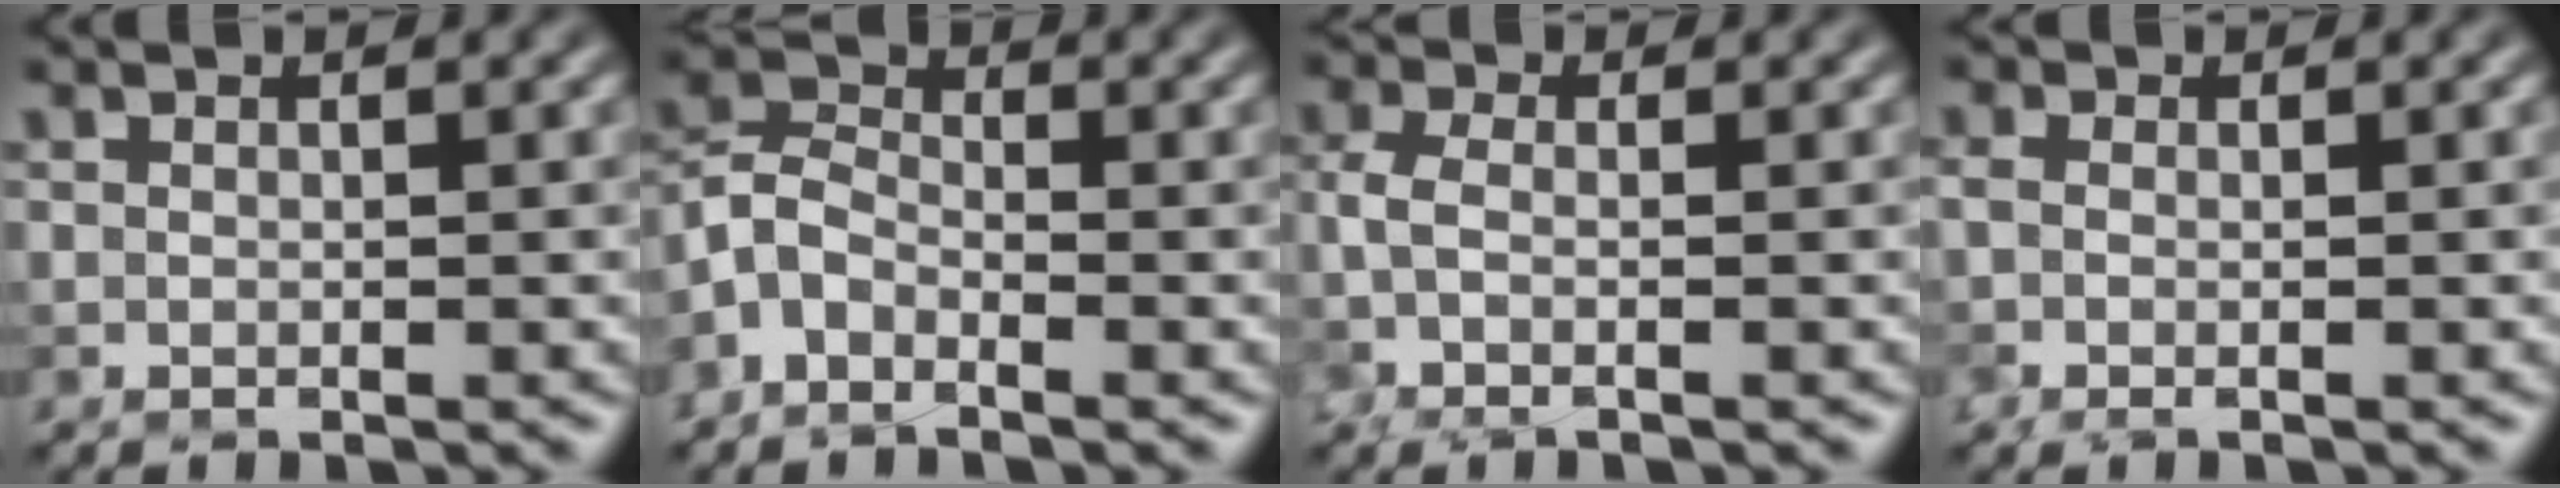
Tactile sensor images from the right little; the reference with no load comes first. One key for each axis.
{"total": 2.6, "fx": -1.4, "fy": 1.5, "fz": 1.6, "tx": -0.038, "ty": 0.014, "tz": -0.044}
{"total": 2.3, "fx": -0.5, "fy": 0.8, "fz": 2.1, "tx": -0.061, "ty": -0.003, "tz": -0.023}
{"total": 1.1, "fx": -0.3, "fy": 0.4, "fz": 1.0, "tx": -0.030, "ty": -0.008, "tz": -0.015}